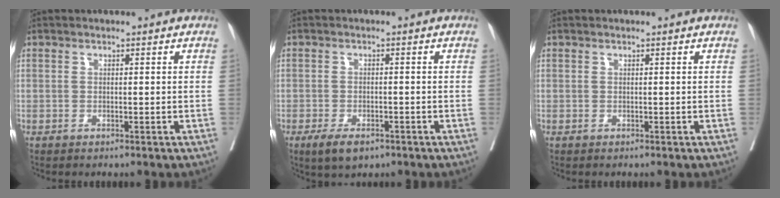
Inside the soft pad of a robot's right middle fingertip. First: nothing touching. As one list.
[{"total": 4.9, "force": [-3.2, 2.0, 3.1], "torque": [-0.056, -0.006, -0.051]}, {"total": 0.0}]